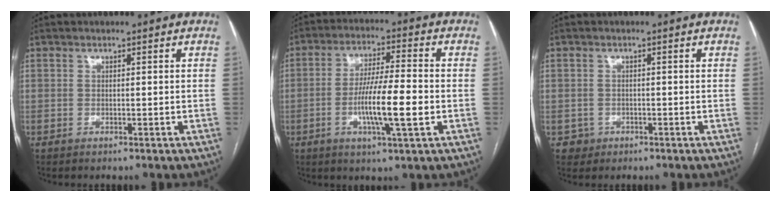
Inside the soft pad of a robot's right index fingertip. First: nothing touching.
{"total": 10.2, "force": [-2.4, 0.7, 9.8], "torque": [-0.178, -0.004, -0.046]}
{"total": 2.1, "force": [-0.8, 1.9, -0.2], "torque": [0.012, 0.011, -0.011]}